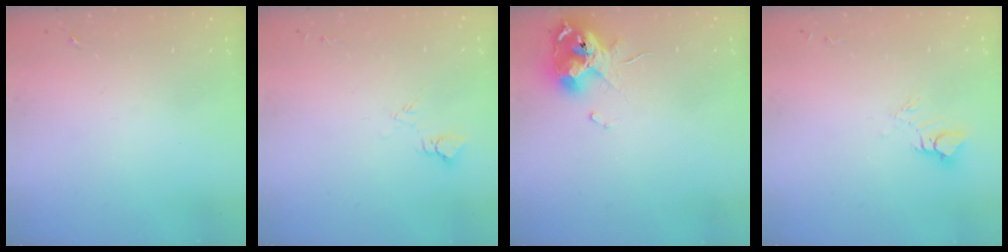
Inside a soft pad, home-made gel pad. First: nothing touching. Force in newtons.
{"total": 3.7, "press": 3.7, "slide": 0.4}
{"total": 11.9, "press": 11.8, "slide": 1.4}
{"total": 6.3, "press": 6.3, "slide": 0.5}